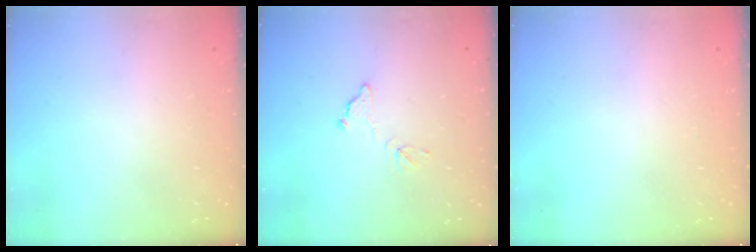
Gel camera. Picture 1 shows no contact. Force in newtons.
{"total": 7.7, "press": 7.7, "slide": 0.4}
{"total": 0.0}